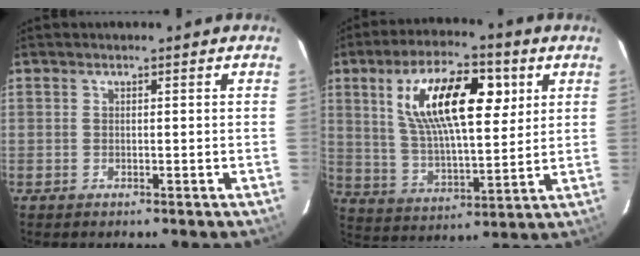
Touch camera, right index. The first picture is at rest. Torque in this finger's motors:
{"motor_torque": [0.82, 0.14, 1.06, 0.21]}